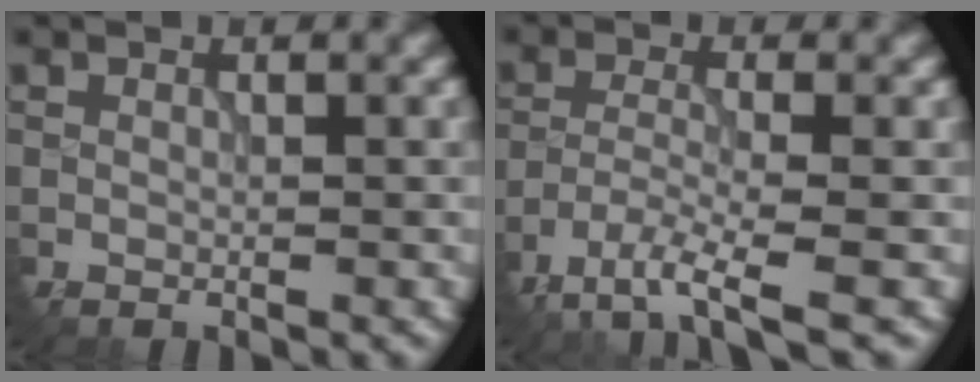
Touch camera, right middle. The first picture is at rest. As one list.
[{"total": 5.0, "force": [-4.0, 0.8, 2.9], "torque": [-0.064, -0.009, -0.078]}]